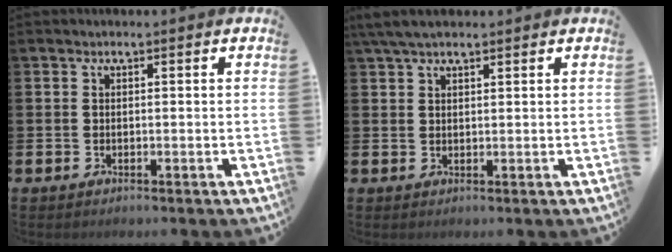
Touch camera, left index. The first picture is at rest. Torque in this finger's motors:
{"motor_torque": [0.26, -0.68, 0.69, 0.21]}